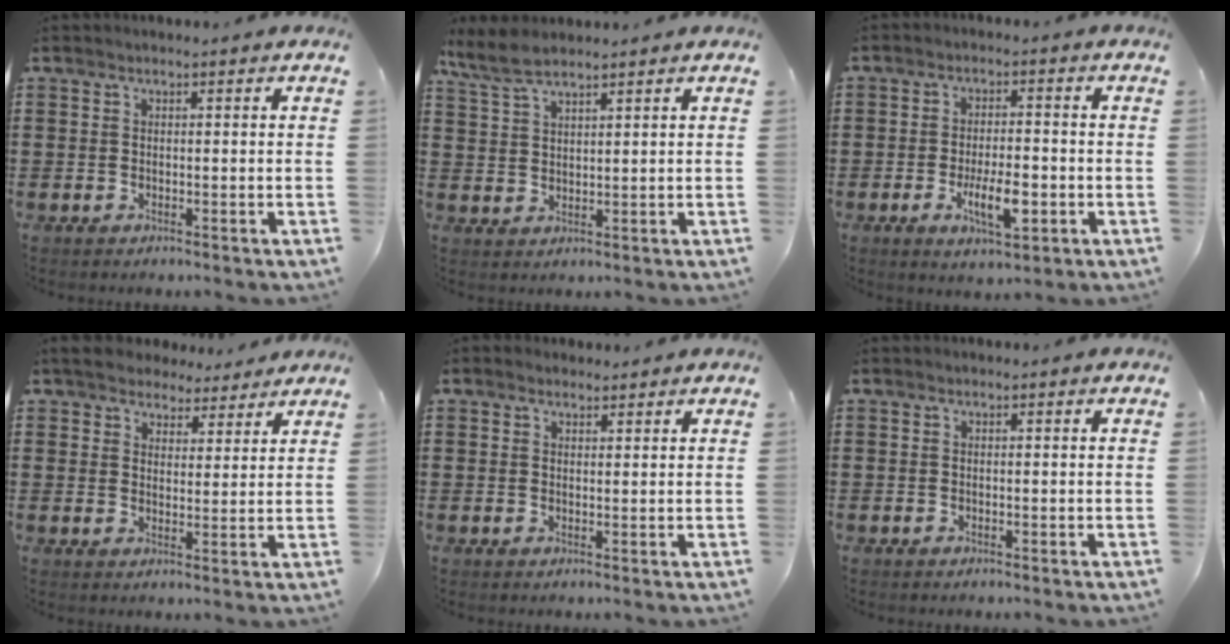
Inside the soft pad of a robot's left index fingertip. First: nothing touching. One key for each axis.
{"total": 4.5, "fx": 3.6, "fy": 1.0, "fz": 2.5, "tx": -0.058, "ty": -0.003, "tz": 0.068}
{"total": 6.8, "fx": -2.2, "fy": 2.4, "fz": 6.0, "tx": -0.109, "ty": -0.006, "tz": -0.041}
{"total": 4.8, "fx": 4.5, "fy": 1.7, "fz": 0.9, "tx": -0.036, "ty": -0.009, "tz": 0.082}
{"total": 1.3, "fx": 1.3, "fy": 0.4, "fz": 0.1, "tx": -0.005, "ty": 0.003, "tz": 0.025}
{"total": 0.0}